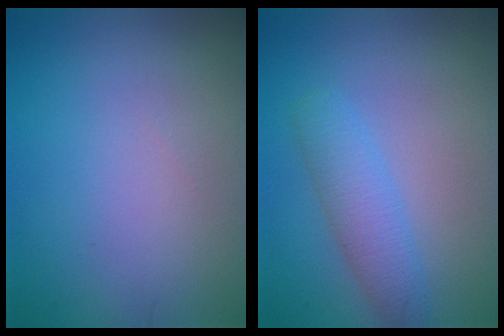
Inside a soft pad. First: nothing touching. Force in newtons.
{"total": 3.0, "press": 3.0, "slide": 0.1}